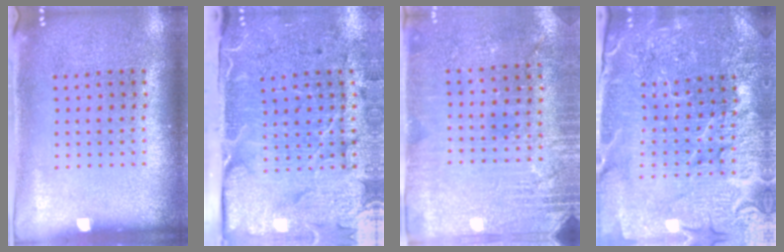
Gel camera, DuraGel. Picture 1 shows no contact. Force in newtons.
{"total": 5.0, "press": 4.0, "slide": 3.1}
{"total": 2.8, "press": 2.7, "slide": 0.8}
{"total": 5.5, "press": 5.1, "slide": 2.1}